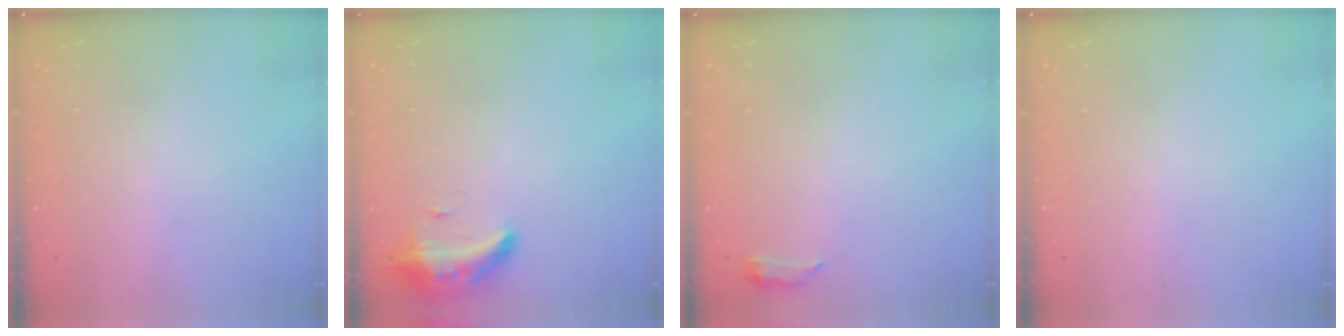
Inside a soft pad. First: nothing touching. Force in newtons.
{"total": 12.6, "press": 10.6, "slide": 6.9}
{"total": 4.0, "press": 3.7, "slide": 1.3}
{"total": 0.0}